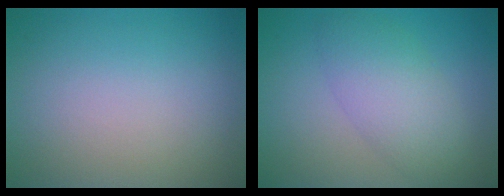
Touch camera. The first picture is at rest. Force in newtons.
{"total": 4.7, "press": 4.7, "slide": 0.1}